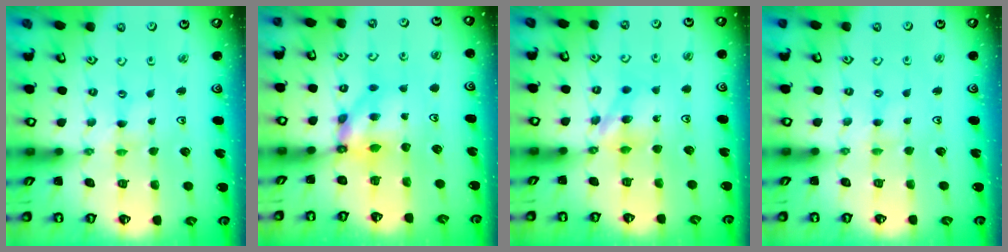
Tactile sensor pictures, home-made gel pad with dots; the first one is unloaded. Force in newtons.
{"total": 6.5, "press": 6.5, "slide": 0.5}
{"total": 8.5, "press": 8.4, "slide": 0.5}
{"total": 1.4, "press": 1.3, "slide": 0.4}